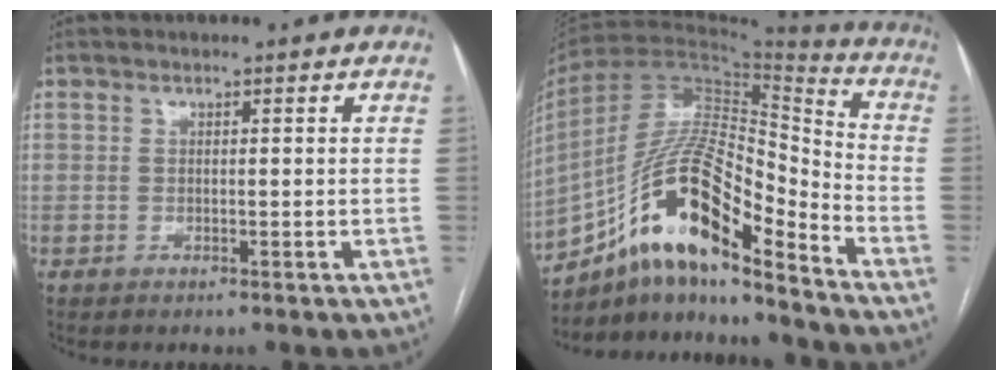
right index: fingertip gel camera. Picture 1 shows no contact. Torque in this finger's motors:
{"motor_torque": [-0.02, -0.14, -0.08, -0.06]}